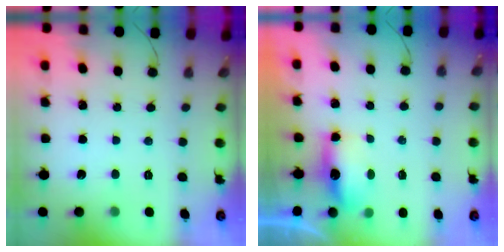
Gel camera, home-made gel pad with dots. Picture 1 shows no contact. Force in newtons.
{"total": 6.2, "press": 6.1, "slide": 0.8}